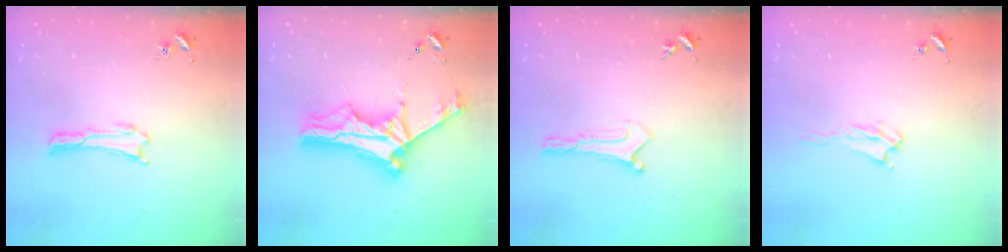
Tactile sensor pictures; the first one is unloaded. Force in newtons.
{"total": 11.4, "press": 11.4, "slide": 1.1}
{"total": 0.0}
{"total": 3.1, "press": 3.1, "slide": 0.5}